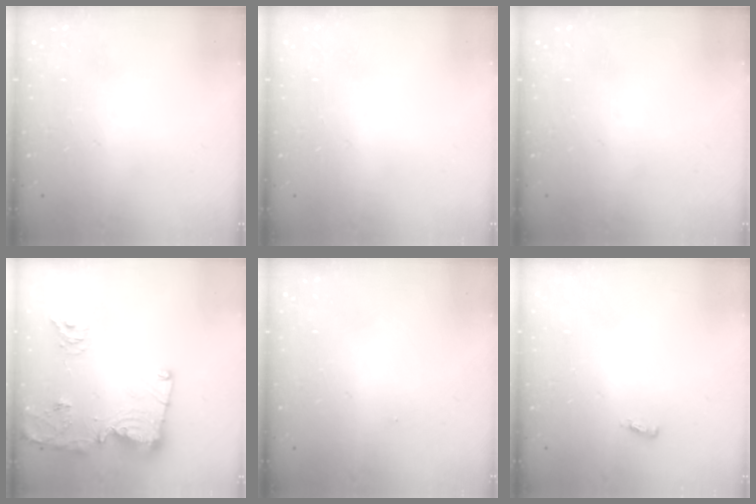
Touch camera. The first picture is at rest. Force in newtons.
{"total": 0.0}
{"total": 0.0}
{"total": 14.6, "press": 14.6, "slide": 1.0}
{"total": 5.3, "press": 0.3, "slide": 5.2}
{"total": 3.7, "press": 3.6, "slide": 1.0}